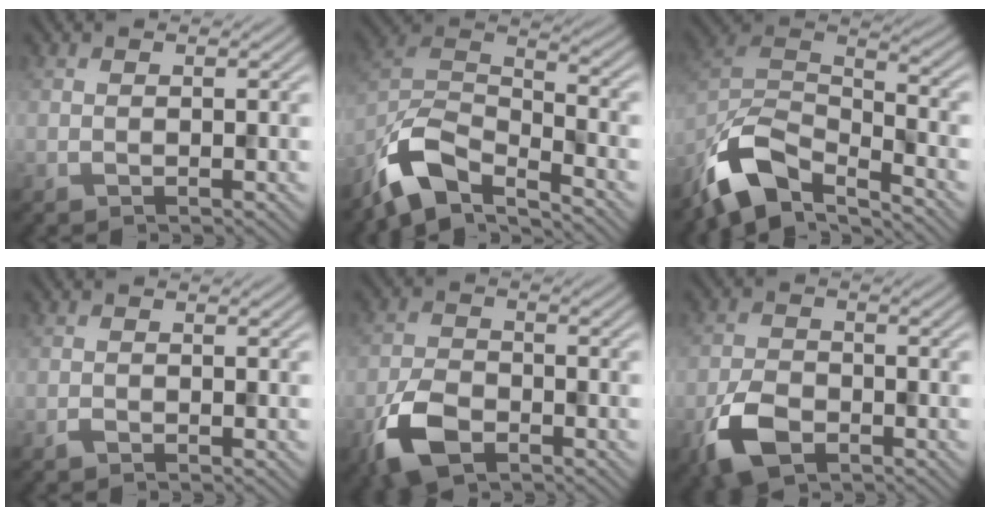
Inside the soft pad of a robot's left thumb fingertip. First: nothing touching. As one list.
[{"total": 10.1, "force": [-7.4, 3.6, 5.8], "torque": [-0.112, -0.004, -0.165]}, {"total": 11.2, "force": [-8.1, 4.2, 6.6], "torque": [-0.133, -0.009, -0.172]}, {"total": 0.6, "force": [-0.6, 0.2, 0.3], "torque": [-0.005, 0.001, -0.011]}, {"total": 7.2, "force": [-4.0, 3.9, 4.6], "torque": [-0.101, -0.007, -0.088]}, {"total": 6.4, "force": [-3.5, 3.7, 3.9], "torque": [-0.085, -0.007, -0.077]}]